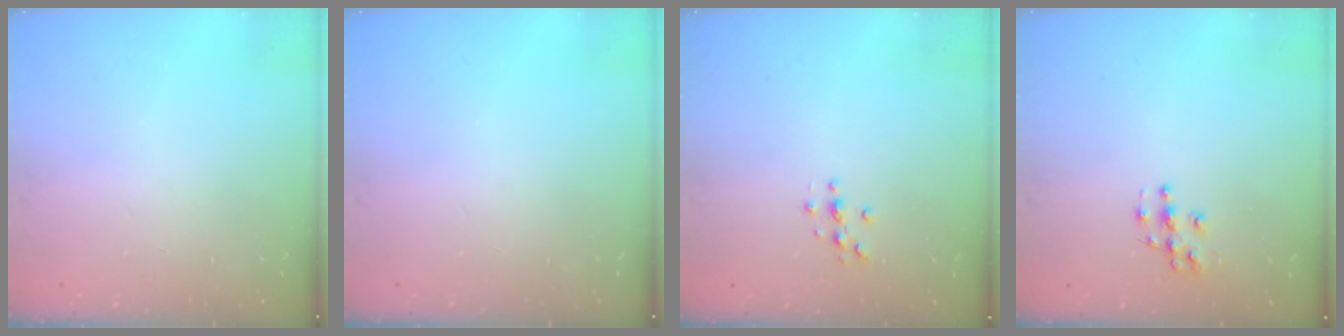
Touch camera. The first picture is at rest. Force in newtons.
{"total": 0.0}
{"total": 3.0, "press": 3.0, "slide": 0.3}
{"total": 4.8, "press": 4.8, "slide": 0.3}